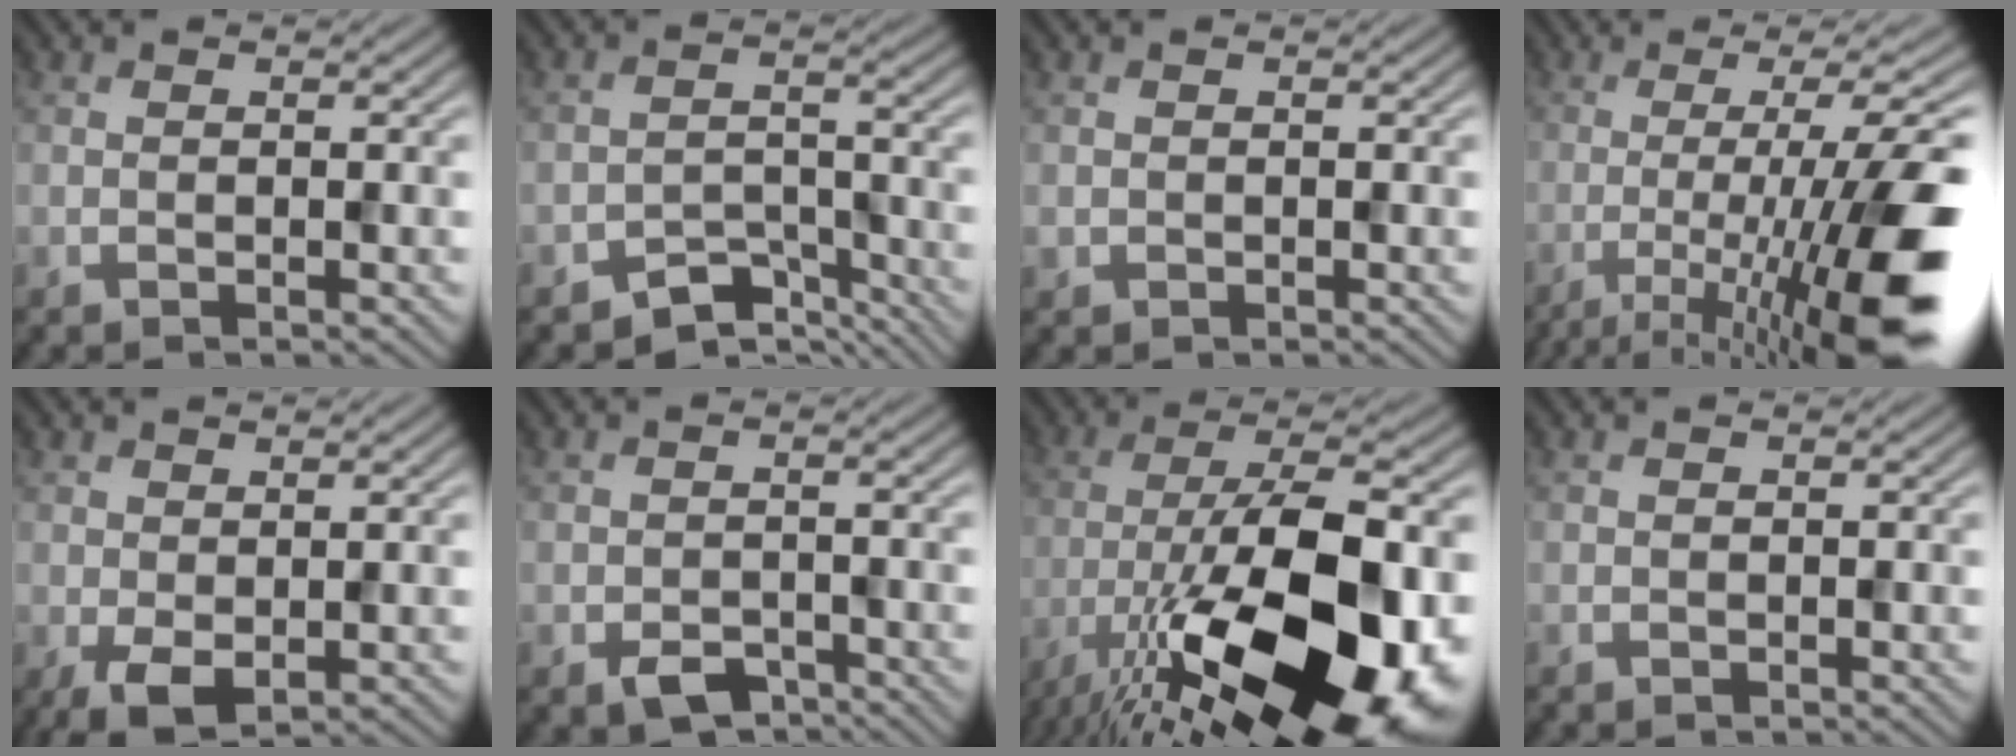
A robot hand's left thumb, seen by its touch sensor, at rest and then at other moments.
{"total": 5.4, "force": [-4.5, 2.3, 1.9], "torque": [-0.023, -0.003, -0.081]}
{"total": 0.6, "force": [0.0, 0.6, 0.1], "torque": [-0.001, -0.005, 0.000]}
{"total": 15.7, "force": [-5.9, 3.5, 14.2], "torque": [-0.201, 0.001, -0.095]}
{"total": 2.9, "force": [-0.4, 1.8, 2.3], "torque": [-0.055, -0.007, -0.003]}
{"total": 3.4, "force": [-2.3, 1.9, 1.7], "torque": [-0.032, -0.008, -0.042]}
{"total": 20.0, "force": [-8.8, 7.7, 16.3], "torque": [-0.284, -0.015, -0.148]}
{"total": 0.0}